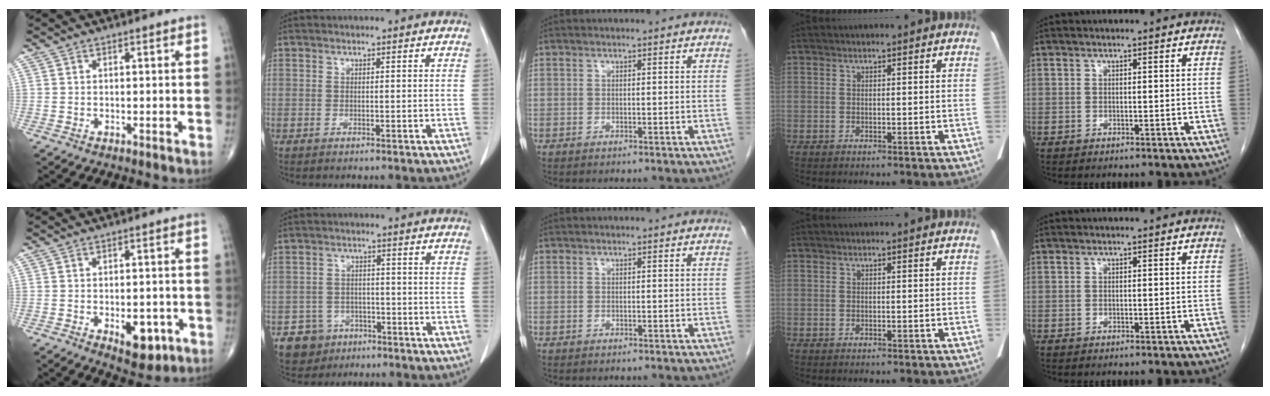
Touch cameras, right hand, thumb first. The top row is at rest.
{"thumb": {"total": 7.5, "force": [-2.7, 4.0, 5.7], "torque": [-0.057, 0.006, -0.025]}, "index": {"total": 5.7, "force": [-3.2, 4.6, 0.4], "torque": [-0.005, 0.011, -0.048]}}